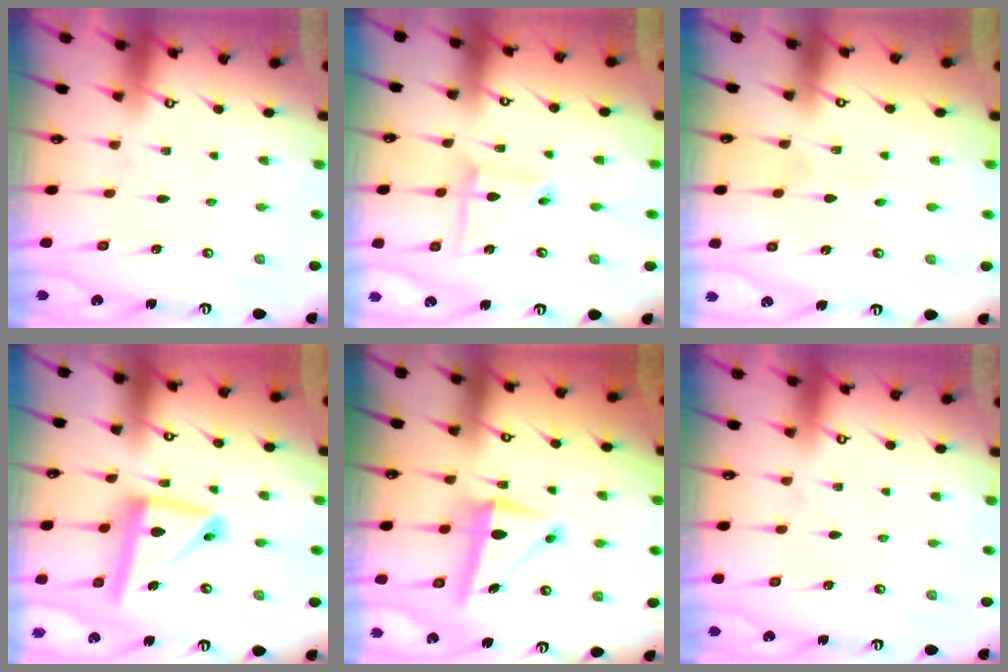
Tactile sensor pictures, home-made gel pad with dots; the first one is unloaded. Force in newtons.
{"total": 6.6, "press": 6.6, "slide": 0.5}
{"total": 2.2, "press": 2.1, "slide": 0.2}
{"total": 13.6, "press": 13.5, "slide": 1.5}
{"total": 9.2, "press": 9.1, "slide": 1.5}
{"total": 0.0}